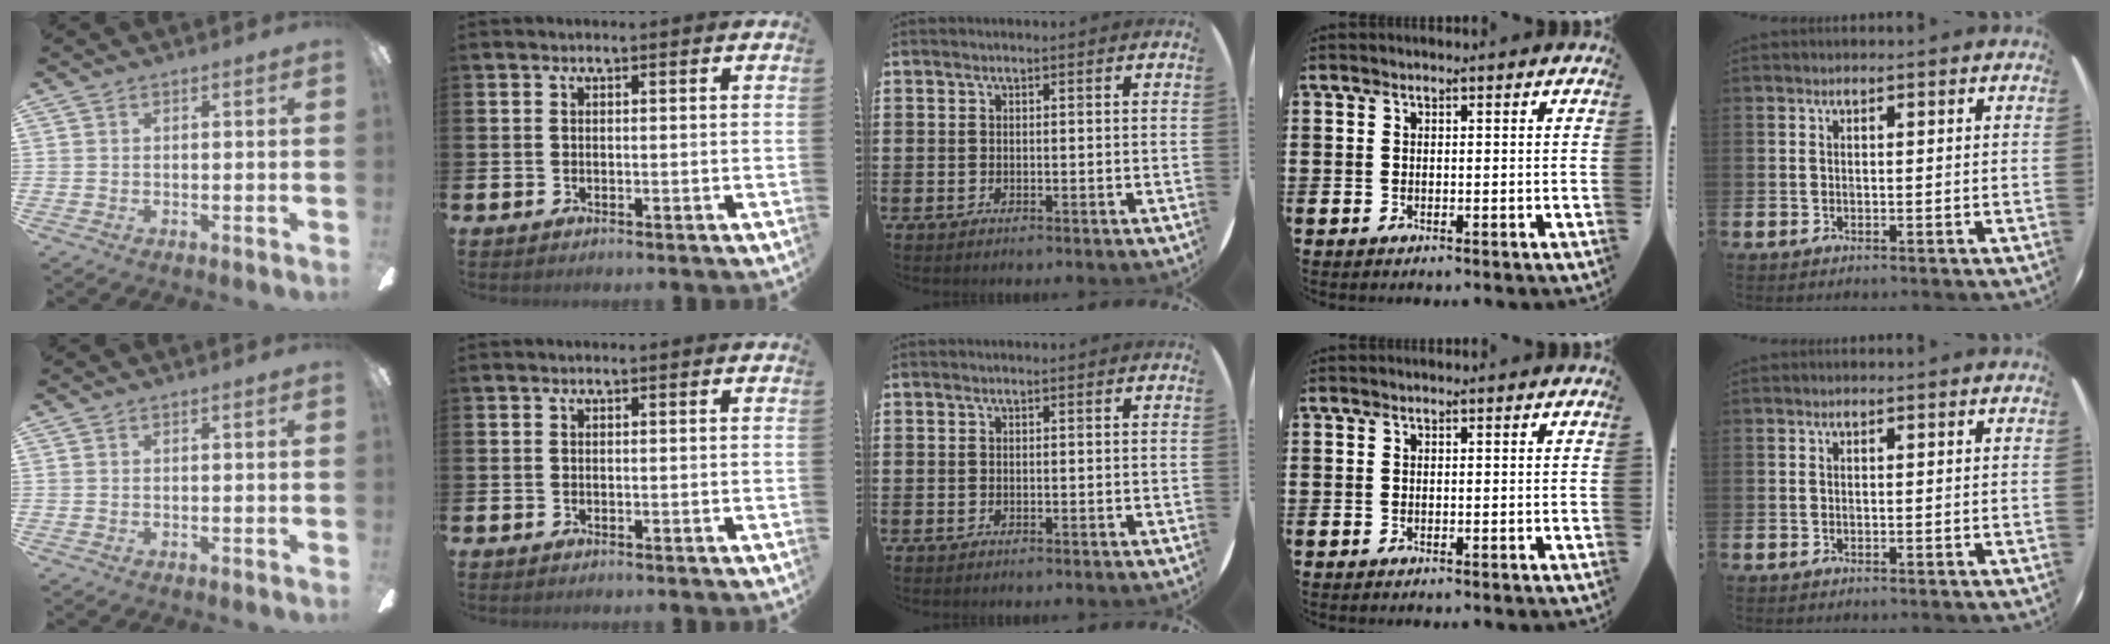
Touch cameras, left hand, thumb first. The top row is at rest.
{}